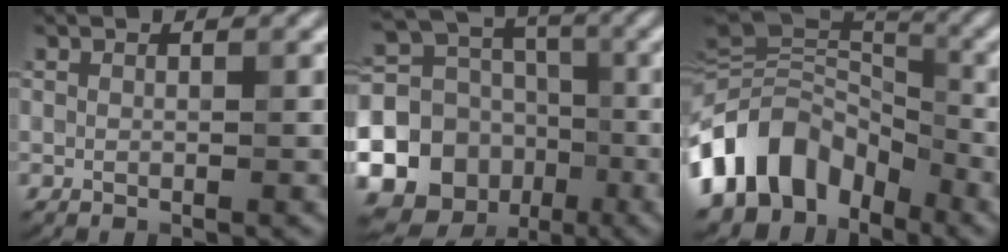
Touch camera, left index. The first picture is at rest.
{"total": 14.5, "force": [-4.0, 12.9, 5.4], "torque": [-0.132, -0.011, -0.081]}
{"total": 11.9, "force": [-5.4, 7.8, 7.2], "torque": [-0.146, 0.018, -0.118]}